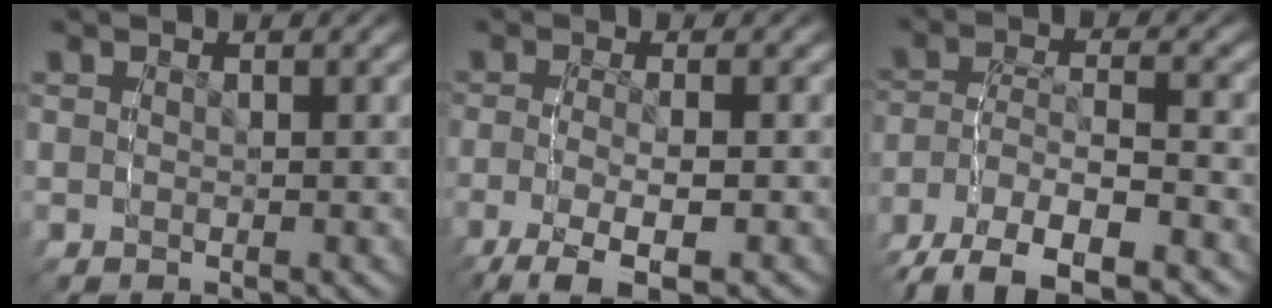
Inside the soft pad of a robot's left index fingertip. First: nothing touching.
{"total": 5.4, "force": [-3.5, 1.6, 3.9], "torque": [-0.081, -0.025, -0.040]}
{"total": 8.5, "force": [-5.6, 4.0, 4.9], "torque": [-0.101, -0.034, -0.068]}